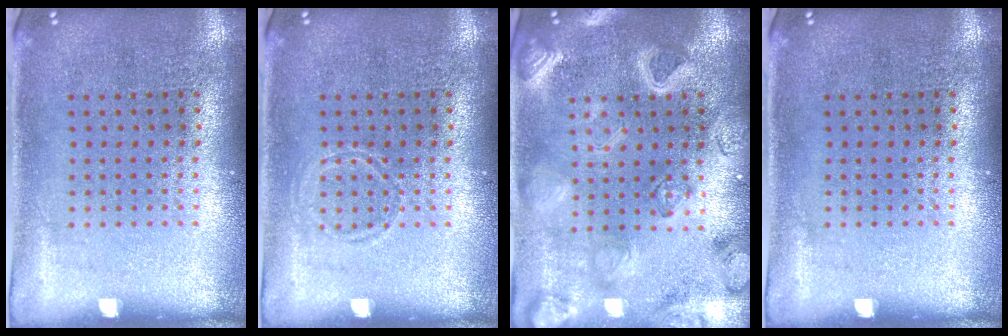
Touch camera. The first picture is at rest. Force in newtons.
{"total": 0.8, "press": 0.8, "slide": 0.1}
{"total": 3.1, "press": 3.0, "slide": 0.7}
{"total": 0.0}